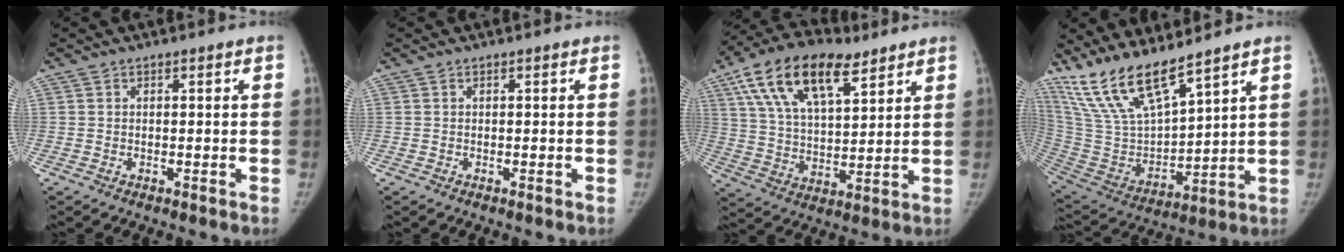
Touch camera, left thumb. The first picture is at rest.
{"total": 0.0}
{"total": 18.8, "force": [10.1, 8.9, 13.1], "torque": [-0.212, -0.017, 0.181]}
{"total": 16.0, "force": [12.9, 3.3, 8.9], "torque": [-0.161, -0.063, 0.273]}